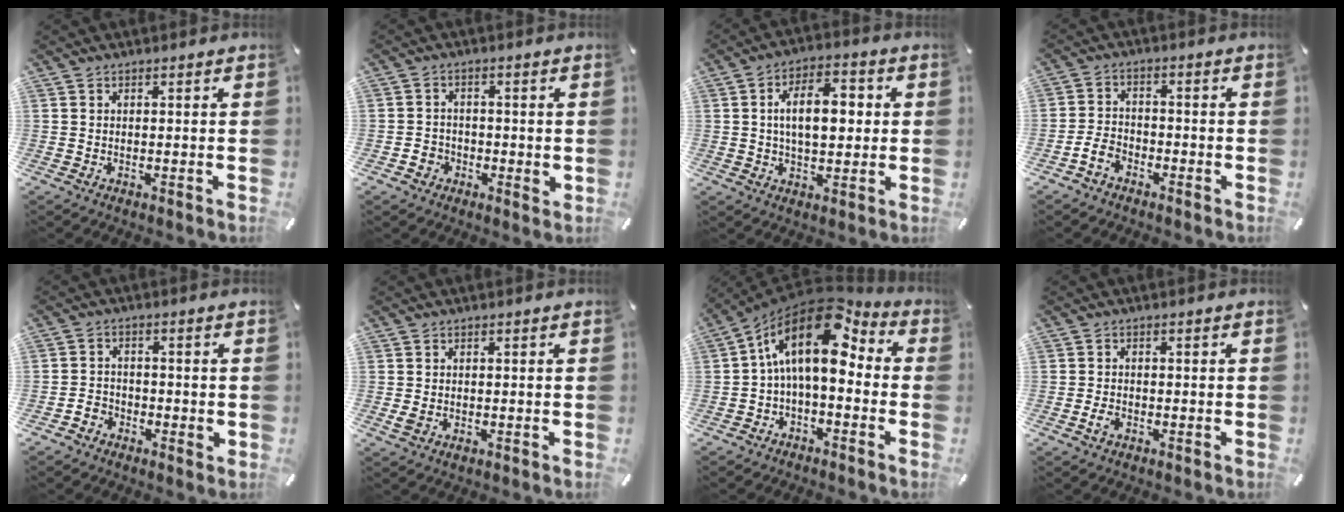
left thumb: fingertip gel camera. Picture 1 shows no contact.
{"total": 3.7, "force": [-1.3, 3.2, 1.3], "torque": [-0.020, 0.006, -0.024]}
{"total": 11.3, "force": [1.2, 6.5, 9.2], "torque": [-0.140, 0.003, 0.013]}
{"total": 4.7, "force": [-3.0, 3.1, 1.9], "torque": [-0.036, 0.016, -0.056]}
{"total": 3.5, "force": [-2.1, 2.6, 1.2], "torque": [-0.020, 0.011, -0.040]}
{"total": 1.5, "force": [-0.4, 1.0, 1.0], "torque": [-0.023, -0.002, -0.007]}
{"total": 16.3, "force": [4.0, 8.8, 13.1], "torque": [-0.246, -0.030, 0.058]}
{"total": 2.1, "force": [-1.0, 1.2, 1.3], "torque": [-0.029, 0.004, -0.021]}